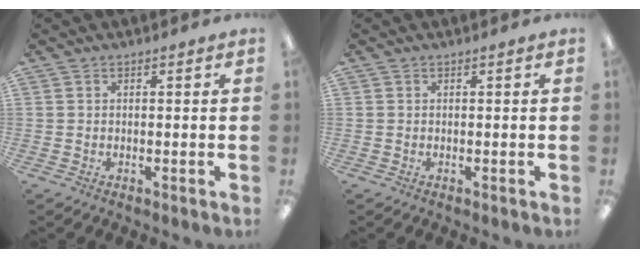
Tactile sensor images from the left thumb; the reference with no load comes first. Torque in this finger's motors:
{"motor_torque": [0.00, 0.00, 0.17, -0.17, 0.00]}